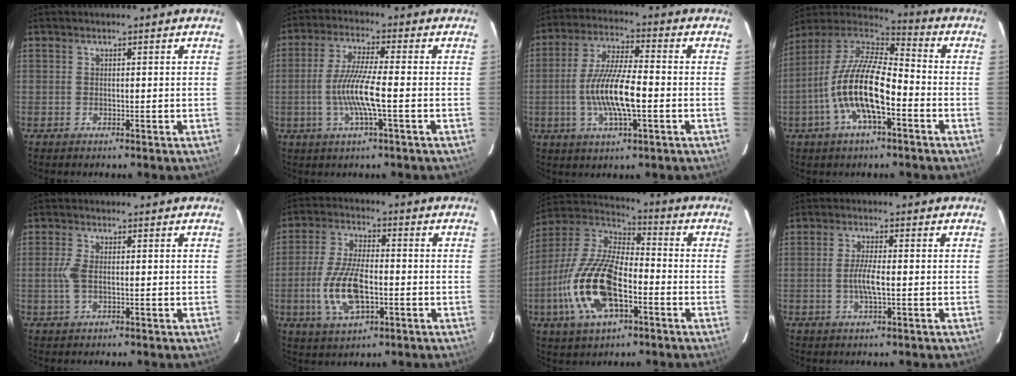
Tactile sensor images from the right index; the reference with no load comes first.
{"total": 8.7, "force": [-2.1, 0.1, 8.5], "torque": [-0.169, -0.004, -0.041]}
{"total": 11.9, "force": [-2.5, 2.6, 11.4], "torque": [-0.225, -0.001, -0.048]}
{"total": 16.1, "force": [-5.2, 5.3, 14.3], "torque": [-0.280, -0.003, -0.104]}
{"total": 3.3, "force": [-0.3, 1.4, 2.9], "torque": [-0.068, 0.001, -0.007]}
{"total": 12.1, "force": [-3.0, 5.3, 10.4], "torque": [-0.221, -0.002, -0.054]}
{"total": 18.8, "force": [-6.1, 8.3, 15.7], "torque": [-0.338, -0.009, -0.119]}
{"total": 4.0, "force": [-0.8, 0.5, 3.9], "torque": [-0.074, -0.001, -0.016]}